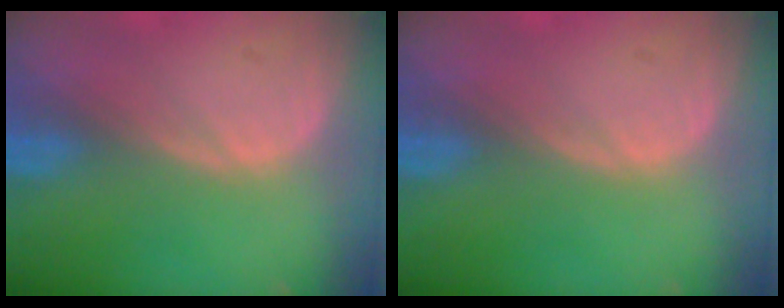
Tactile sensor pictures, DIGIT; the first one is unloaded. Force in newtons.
{"total": 0.0}